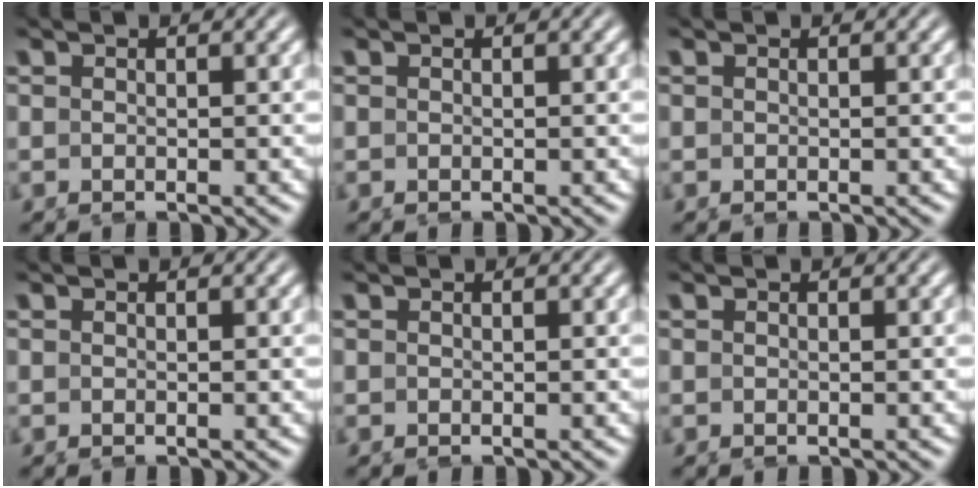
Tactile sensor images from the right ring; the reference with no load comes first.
{"total": 0.0}
{"total": 0.0}
{"total": 0.0}
{"total": 0.0}
{"total": 0.0}